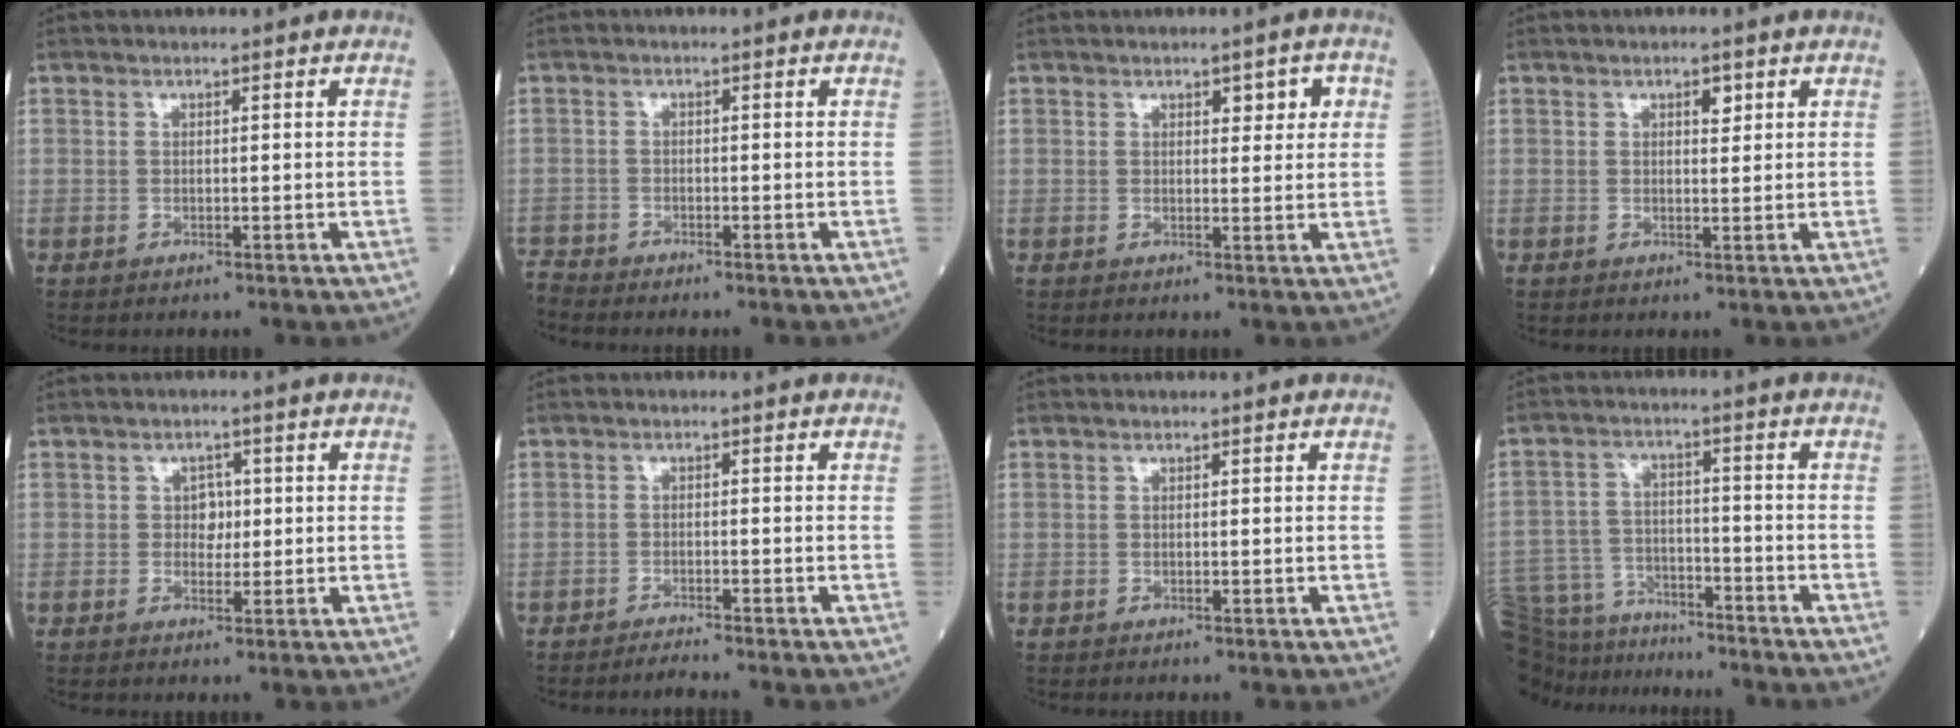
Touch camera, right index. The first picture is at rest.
{"total": 2.7, "force": [-2.7, -0.4, -0.3], "torque": [0.007, -0.012, -0.049]}
{"total": 3.4, "force": [1.4, 1.4, 2.7], "torque": [-0.030, 0.008, 0.017]}
{"total": 1.7, "force": [0.9, 0.7, 1.2], "torque": [-0.016, 0.000, 0.011]}
{"total": 2.5, "force": [0.3, 1.8, 1.6], "torque": [-0.017, 0.001, 0.003]}
{"total": 2.3, "force": [-2.1, -0.6, 0.5], "torque": [-0.012, -0.005, -0.036]}
{"total": 0.0}
{"total": 19.5, "force": [-17.4, 5.8, 6.7], "torque": [-0.182, -0.010, -0.272]}